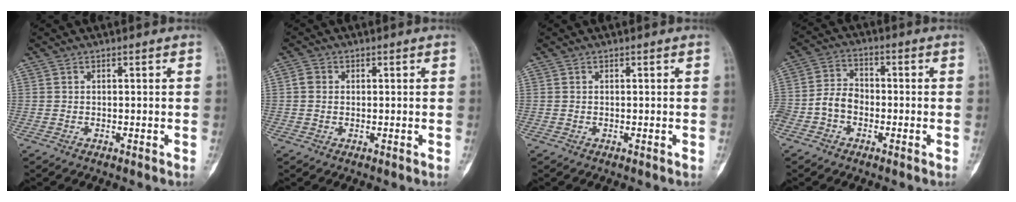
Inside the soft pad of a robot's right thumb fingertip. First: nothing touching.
{"total": 2.0, "force": [0.2, 1.8, 1.0], "torque": [-0.011, 0.004, 0.001]}
{"total": 0.0}
{"total": 7.8, "force": [-2.4, 6.0, 4.3], "torque": [-0.079, 0.029, -0.051]}